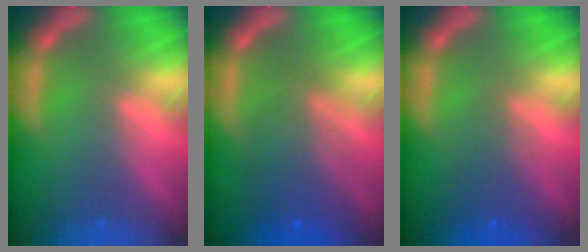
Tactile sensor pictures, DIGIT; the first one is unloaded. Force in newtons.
{"total": 6.0}
{"total": 3.0}